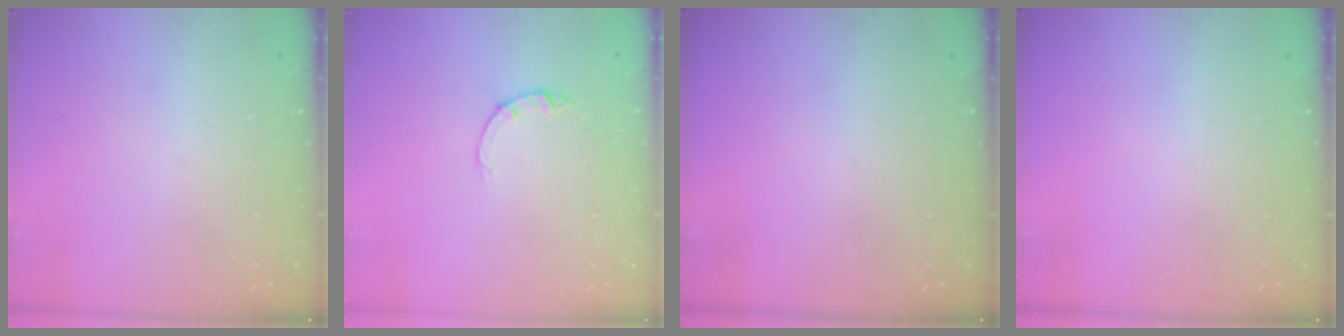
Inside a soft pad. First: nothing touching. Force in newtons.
{"total": 1.4, "press": 1.4, "slide": 0.2}
{"total": 0.0}
{"total": 0.0}